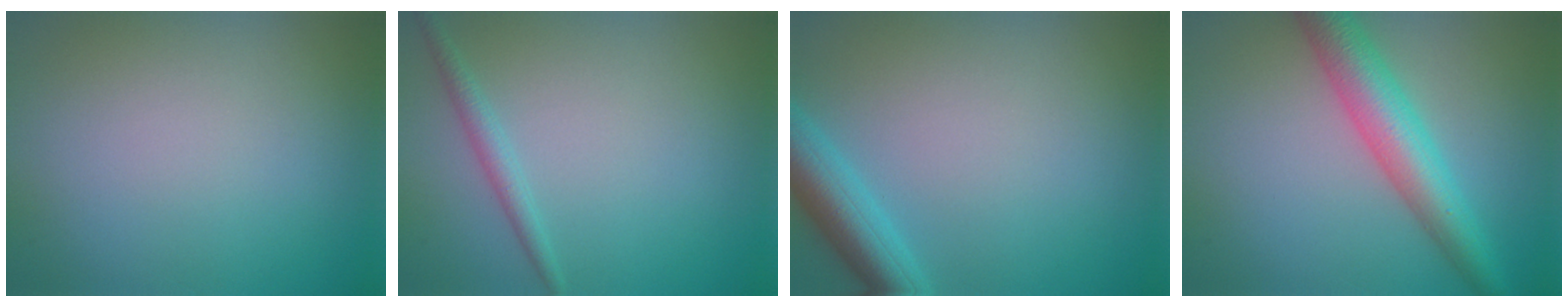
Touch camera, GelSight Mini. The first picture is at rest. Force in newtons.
{"total": 1.6, "press": 1.6, "slide": 0.1}
{"total": 4.4, "press": 4.4, "slide": 0.2}
{"total": 6.2, "press": 6.2, "slide": 0.1}